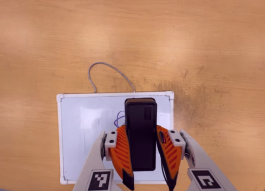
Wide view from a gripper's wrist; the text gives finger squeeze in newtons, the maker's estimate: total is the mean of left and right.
{"total": 8.1, "left": 6.3, "right": 9.8}